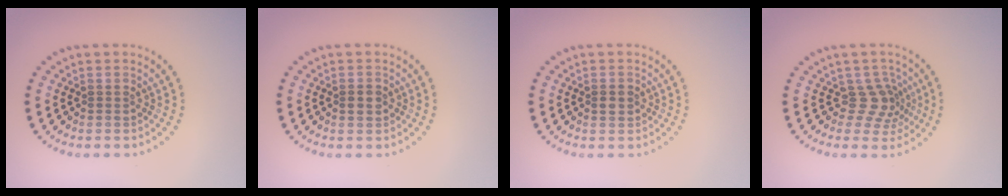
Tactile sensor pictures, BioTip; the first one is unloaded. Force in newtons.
{"total": 1.5, "press": 1.5, "slide": 0.1}
{"total": 1.5, "press": 1.5, "slide": 0.1}
{"total": 2.7, "press": 1.9, "slide": 1.9}